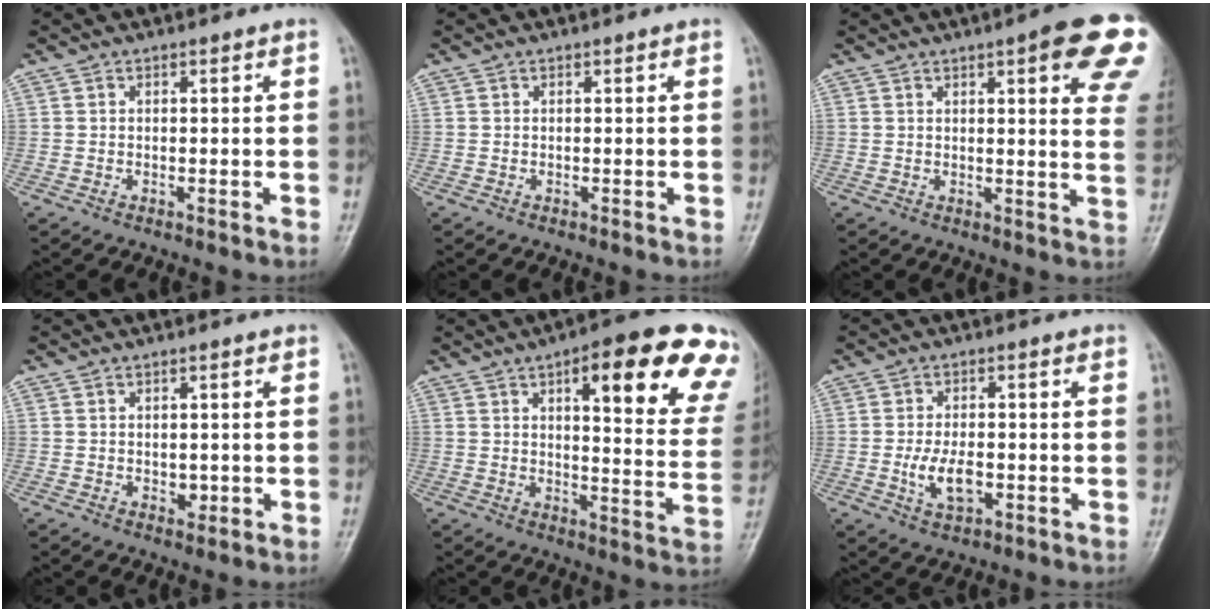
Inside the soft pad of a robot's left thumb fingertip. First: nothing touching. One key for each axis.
{"total": 0.0}
{"total": 15.8, "fx": 7.5, "fy": 3.9, "fz": 13.4, "tx": -0.138, "ty": -0.022, "tz": 0.079}
{"total": 2.3, "fx": -0.2, "fy": 1.6, "fz": 1.6, "tx": -0.011, "ty": -0.002, "tz": 0.001}
{"total": 22.0, "fx": 11.0, "fy": 6.3, "fz": 18.1, "tx": -0.200, "ty": -0.030, "tz": 0.135}
{"total": 6.1, "fx": -1.4, "fy": 3.2, "fz": 5.0, "tx": -0.093, "ty": 0.002, "tz": -0.022}